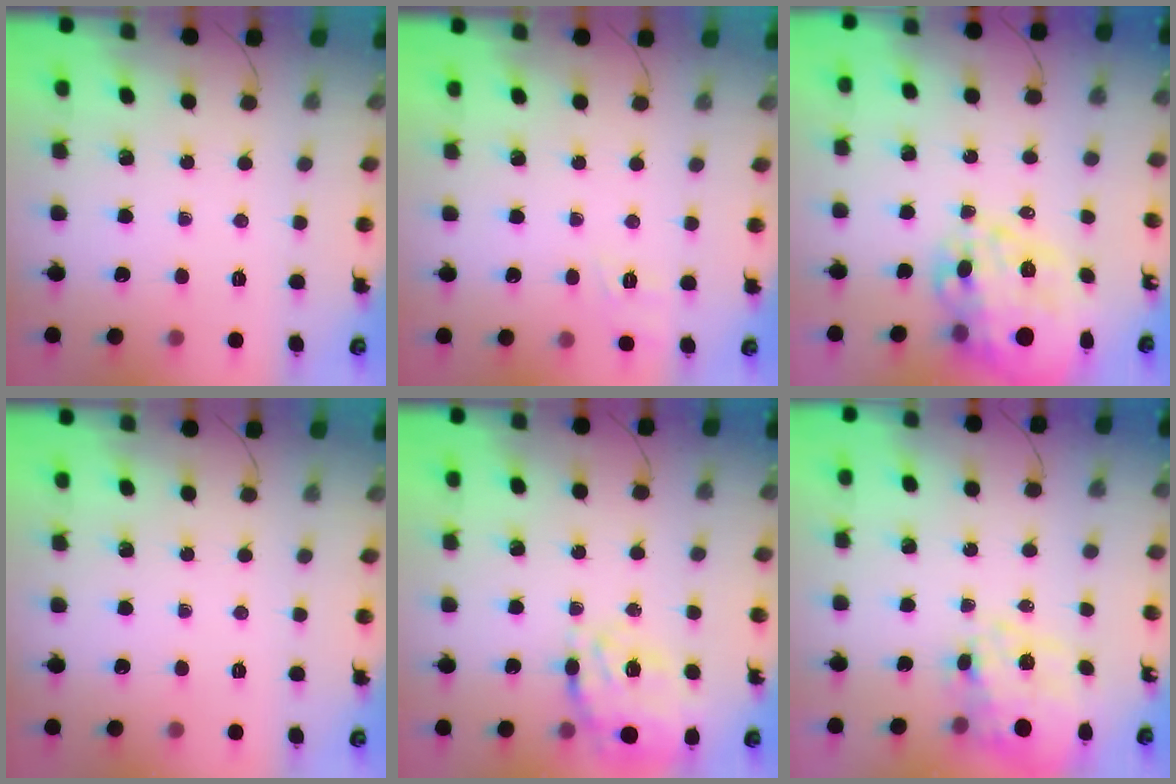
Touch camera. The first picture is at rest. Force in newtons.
{"total": 8.1, "press": 7.9, "slide": 1.9}
{"total": 22.1, "press": 21.5, "slide": 4.9}
{"total": 0.0}
{"total": 14.3, "press": 13.7, "slide": 3.9}
{"total": 12.3, "press": 12.0, "slide": 2.7}